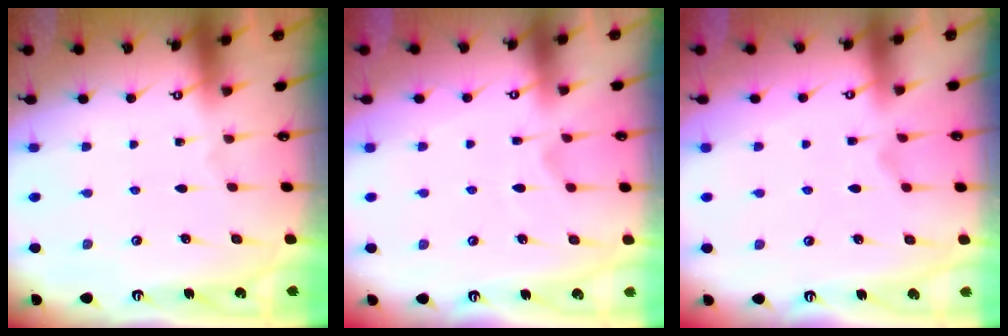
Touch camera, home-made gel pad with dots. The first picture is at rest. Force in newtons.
{"total": 2.5, "press": 2.2, "slide": 1.2}
{"total": 1.3, "press": 0.7, "slide": 1.1}